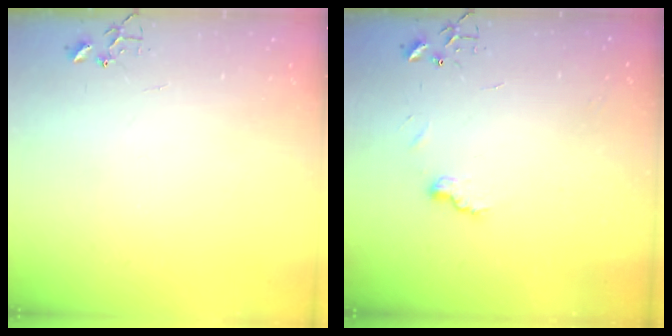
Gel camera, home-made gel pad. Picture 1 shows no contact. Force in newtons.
{"total": 6.7, "press": 6.6, "slide": 0.7}